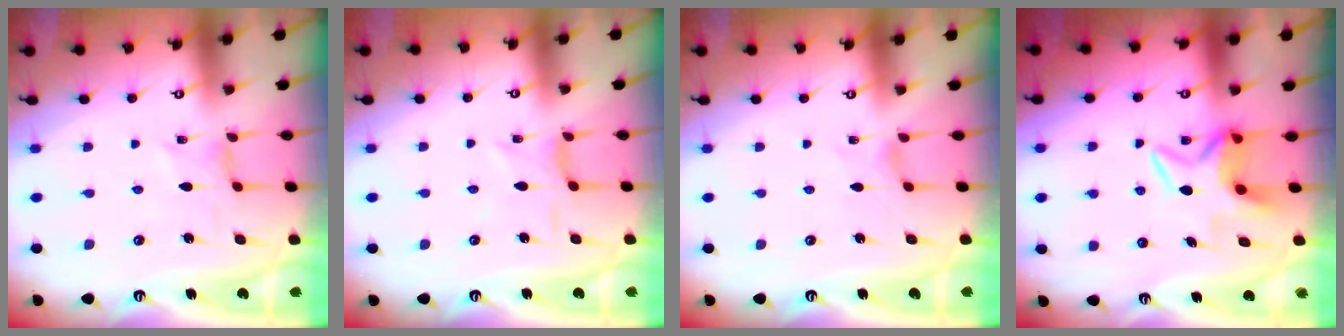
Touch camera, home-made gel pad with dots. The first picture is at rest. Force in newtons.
{"total": 2.3, "press": 2.3, "slide": 0.5}
{"total": 0.0}
{"total": 6.8, "press": 6.7, "slide": 0.8}